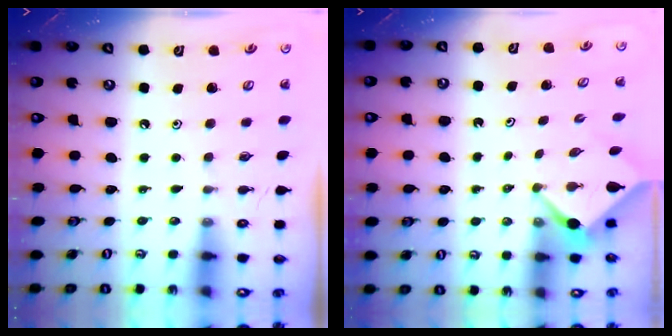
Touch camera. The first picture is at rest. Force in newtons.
{"total": 2.4, "press": 2.3, "slide": 0.3}